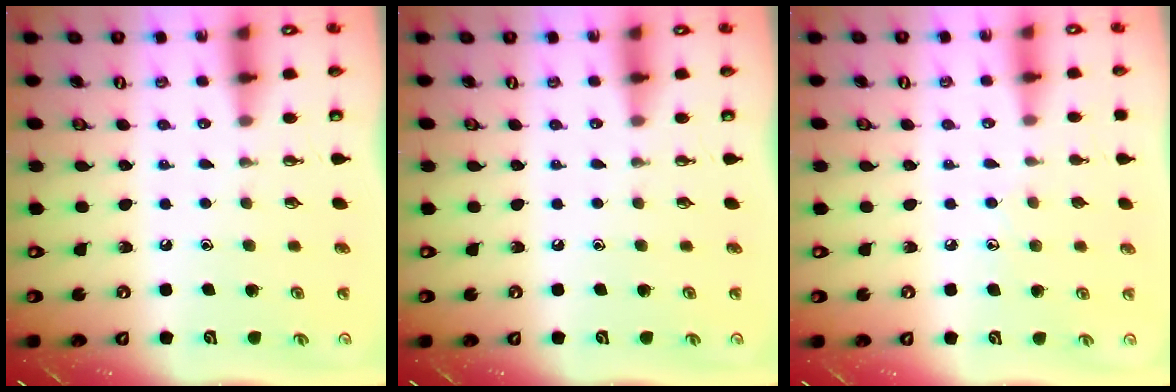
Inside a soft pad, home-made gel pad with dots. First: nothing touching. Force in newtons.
{"total": 0.0}
{"total": 5.5, "press": 5.5, "slide": 0.4}